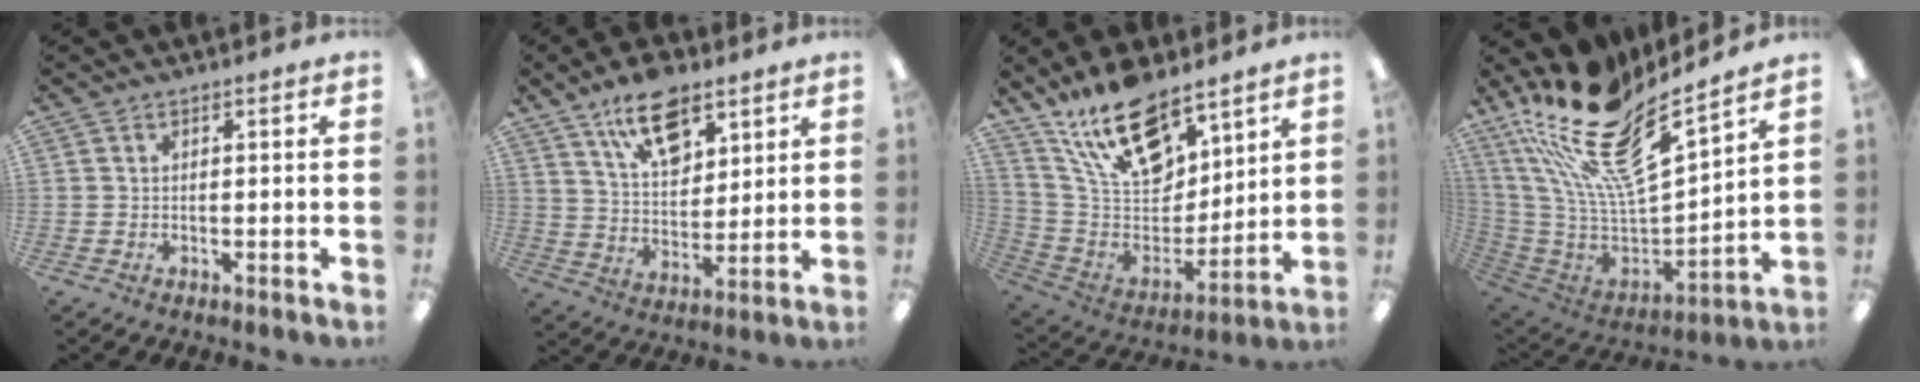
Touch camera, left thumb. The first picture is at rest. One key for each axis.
{"total": 13.9, "fx": 9.0, "fy": 7.3, "fz": 7.7, "tx": -0.116, "ty": -0.040, "tz": 0.161}
{"total": 20.2, "fx": 14.5, "fy": 9.4, "fz": 10.5, "tx": -0.185, "ty": -0.083, "tz": 0.259}
{"total": 23.5, "fx": 16.3, "fy": 8.3, "fz": 14.8, "tx": -0.273, "ty": -0.106, "tz": 0.283}